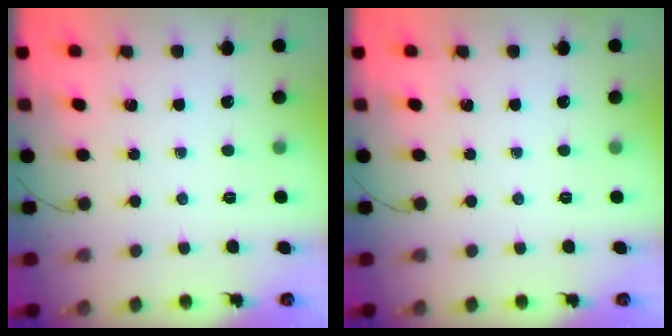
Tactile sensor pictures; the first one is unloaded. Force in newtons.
{"total": 0.0}